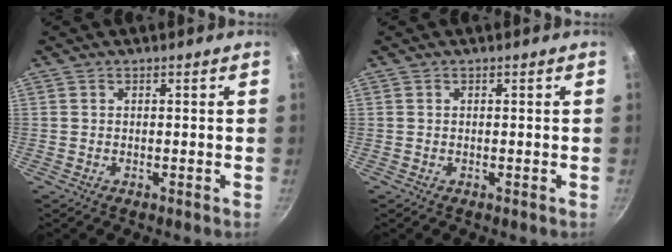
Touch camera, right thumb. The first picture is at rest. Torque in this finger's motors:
{"motor_torque": [0.01, 0.00, -0.05, 0.08, -0.02]}